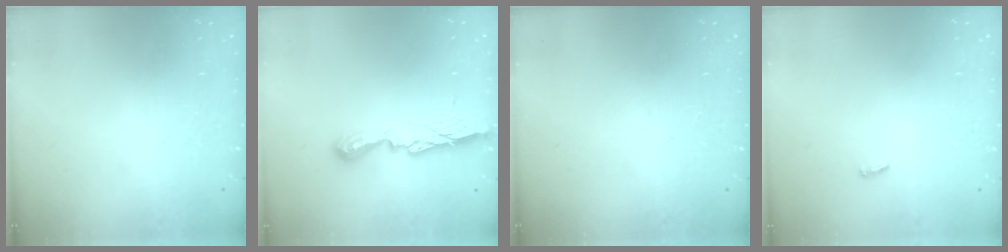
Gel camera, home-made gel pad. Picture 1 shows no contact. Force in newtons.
{"total": 11.0, "press": 11.0, "slide": 0.4}
{"total": 0.0}
{"total": 2.9, "press": 2.6, "slide": 1.3}